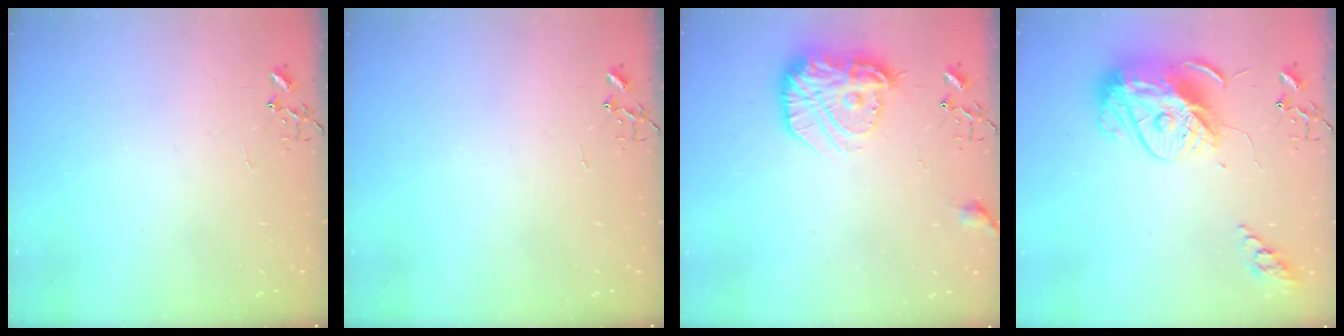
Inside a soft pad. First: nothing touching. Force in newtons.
{"total": 0.0}
{"total": 17.2, "press": 17.2, "slide": 1.1}
{"total": 16.5, "press": 16.4, "slide": 1.3}